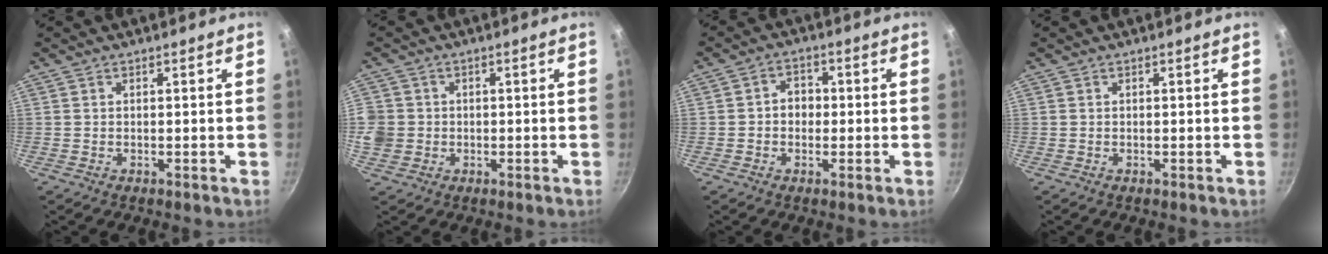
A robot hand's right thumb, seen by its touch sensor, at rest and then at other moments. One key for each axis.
{"total": 7.8, "fx": -0.8, "fy": 7.3, "fz": 2.7, "tx": -0.067, "ty": 0.016, "tz": -0.015}
{"total": 4.1, "fx": -0.4, "fy": 3.5, "fz": 2.2, "tx": -0.006, "ty": 0.010, "tz": -0.012}
{"total": 0.0}